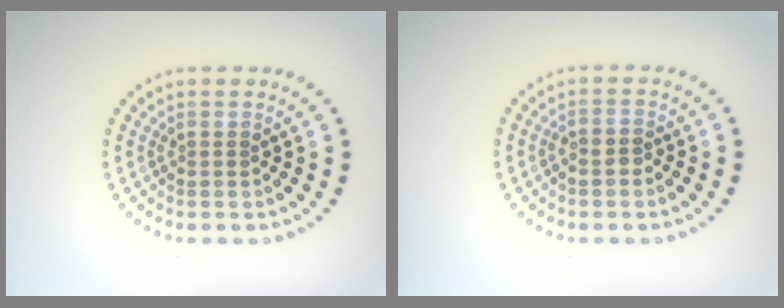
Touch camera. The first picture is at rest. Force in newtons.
{"total": 1.1, "press": 0.9, "slide": 0.7}